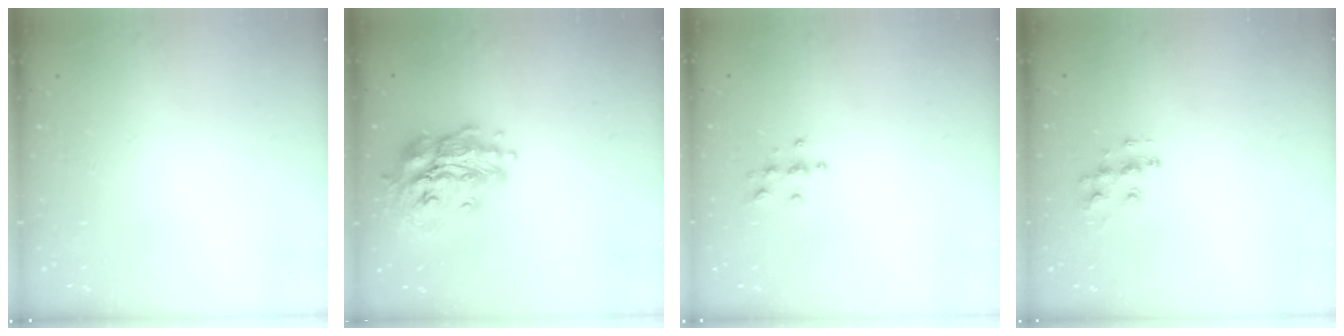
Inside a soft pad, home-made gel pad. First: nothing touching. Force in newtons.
{"total": 16.1, "press": 15.9, "slide": 2.1}
{"total": 3.8, "press": 3.8, "slide": 0.5}
{"total": 8.6, "press": 8.6, "slide": 0.3}